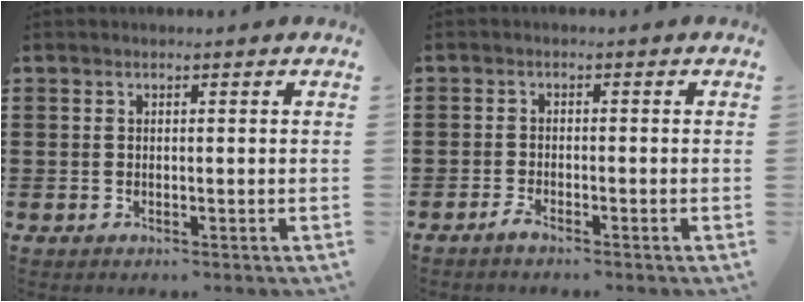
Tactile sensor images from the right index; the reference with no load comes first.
{"total": 1.5, "force": [-1.4, 0.0, 0.5], "torque": [-0.013, -0.004, -0.026]}